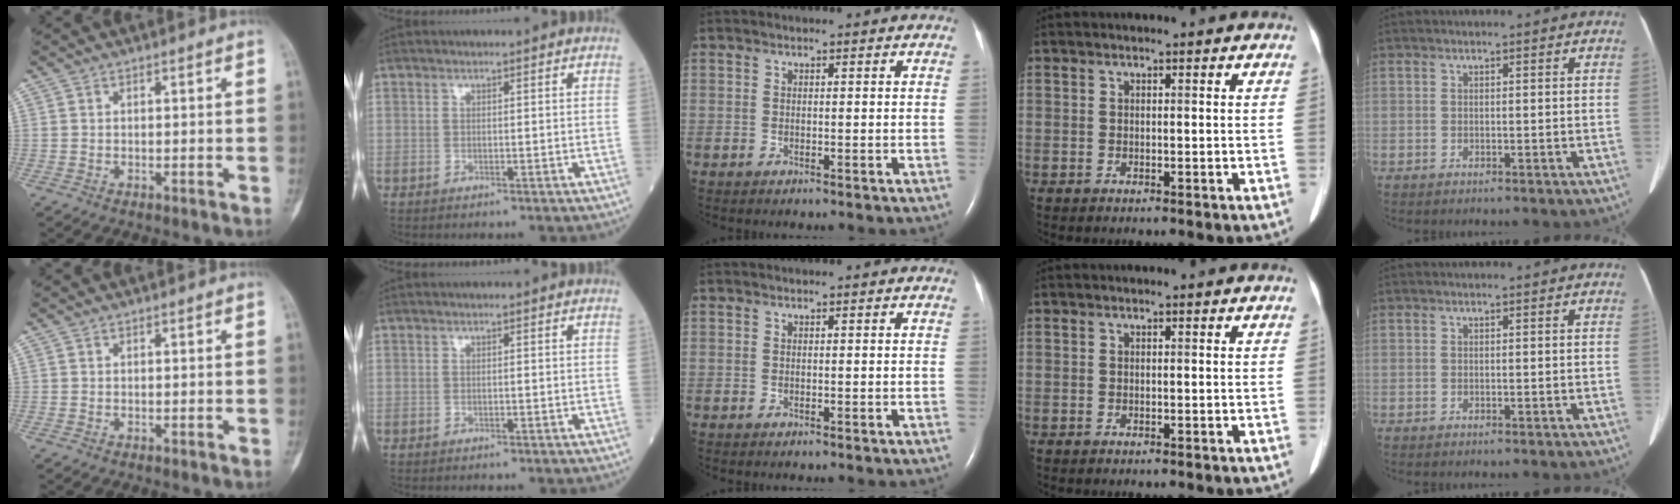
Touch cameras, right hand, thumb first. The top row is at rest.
{}